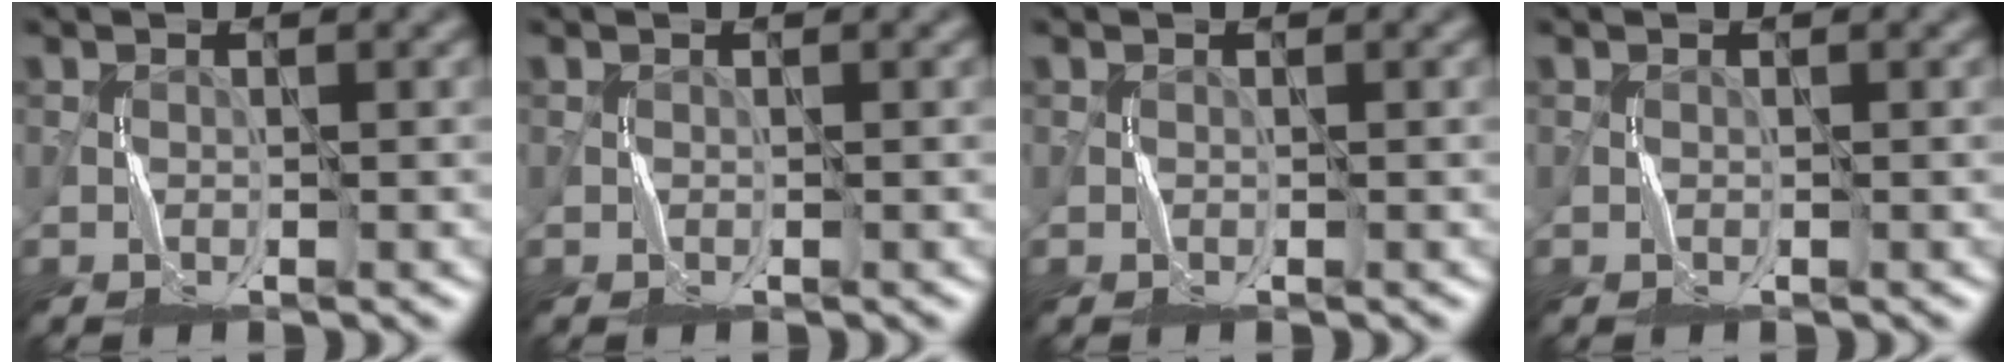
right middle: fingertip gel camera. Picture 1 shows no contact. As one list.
[{"total": 0.0}, {"total": 0.0}, {"total": 0.0}]